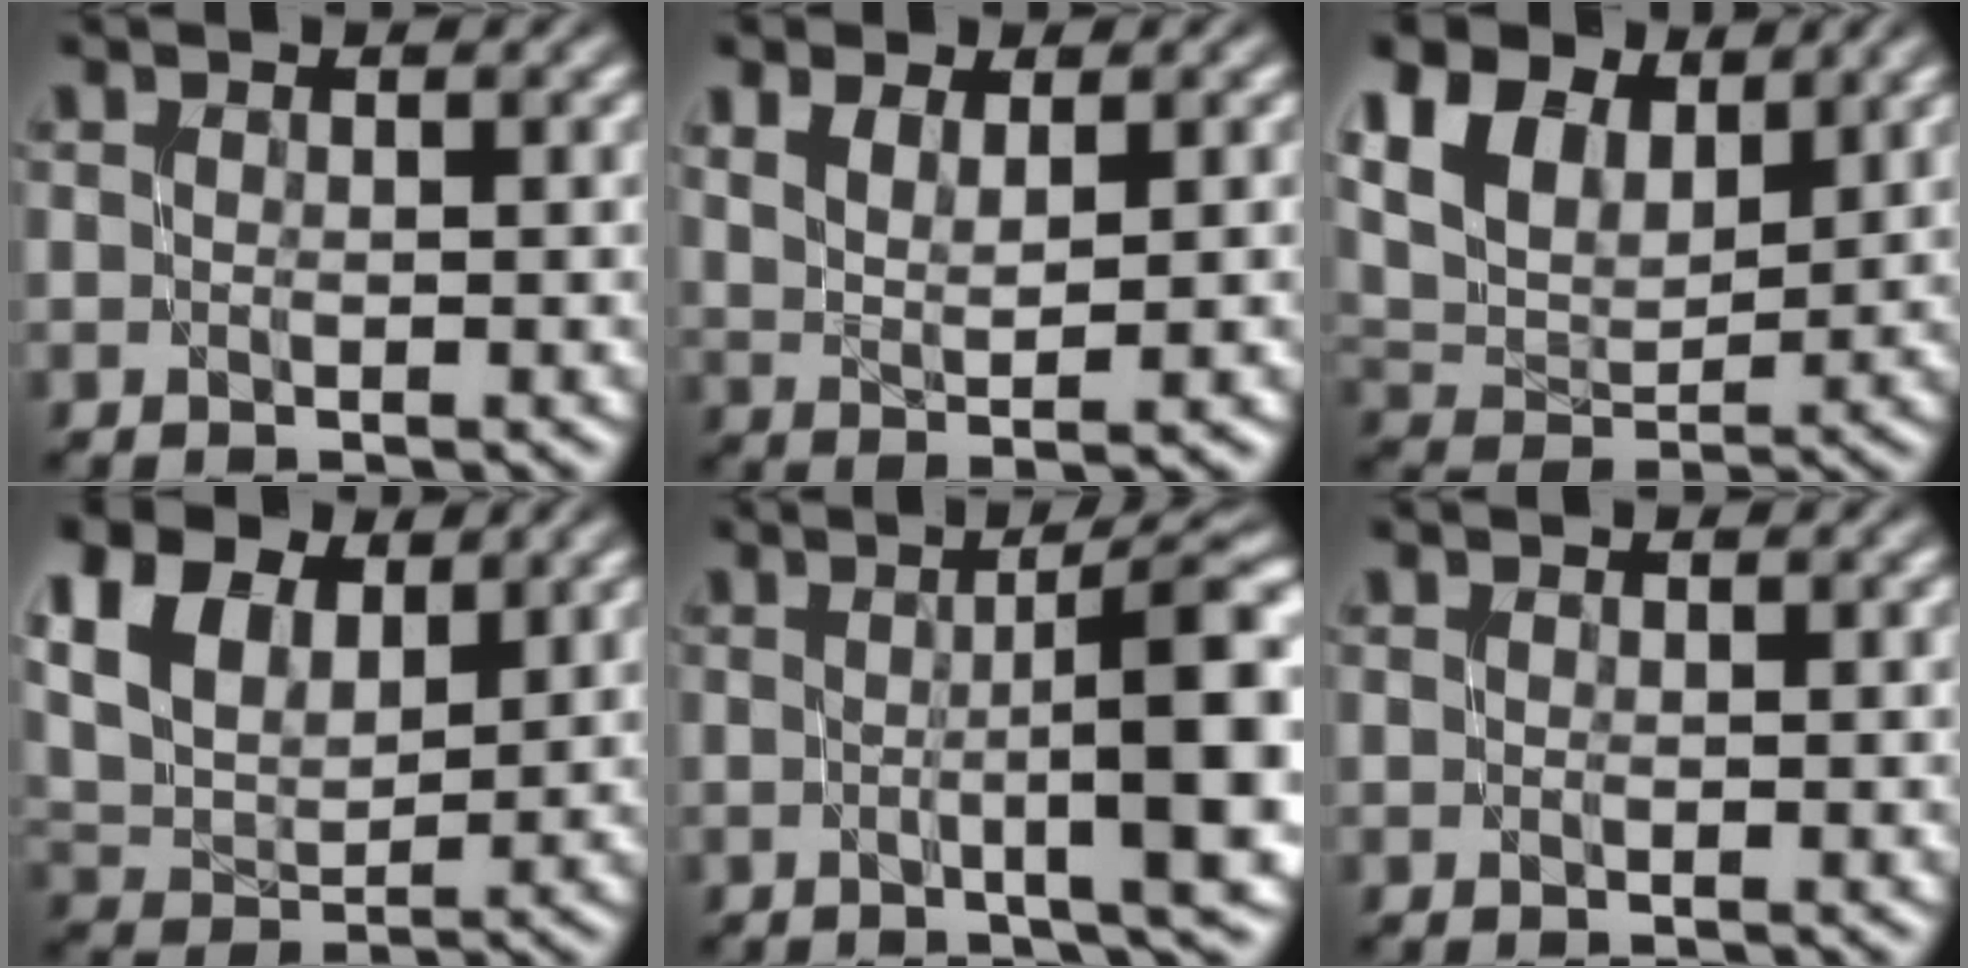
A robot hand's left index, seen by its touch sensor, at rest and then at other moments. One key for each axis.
{"total": 3.0, "fx": 1.5, "fy": 1.0, "fz": 2.4, "tx": -0.049, "ty": -0.008, "tz": 0.033}
{"total": 8.4, "fx": 5.0, "fy": 4.7, "fz": 4.9, "tx": -0.123, "ty": 0.018, "tz": 0.079}
{"total": 7.5, "fx": 4.1, "fy": 4.4, "fz": 4.6, "tx": -0.112, "ty": 0.012, "tz": 0.069}
{"total": 10.2, "fx": 0.1, "fy": 2.1, "fz": 10.0, "tx": -0.107, "ty": 0.011, "tz": 0.001}
{"total": 0.0}